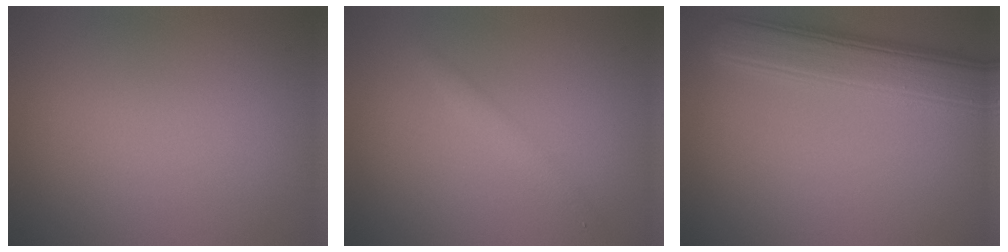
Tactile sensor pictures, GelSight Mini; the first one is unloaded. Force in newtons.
{"total": 1.4, "press": 1.4, "slide": 0.0}
{"total": 6.3, "press": 6.3, "slide": 0.1}